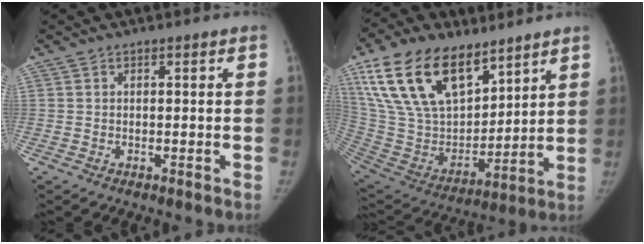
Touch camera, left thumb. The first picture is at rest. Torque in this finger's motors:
{"motor_torque": [2.82, 1.88, 2.13, -0.64, 0.81]}